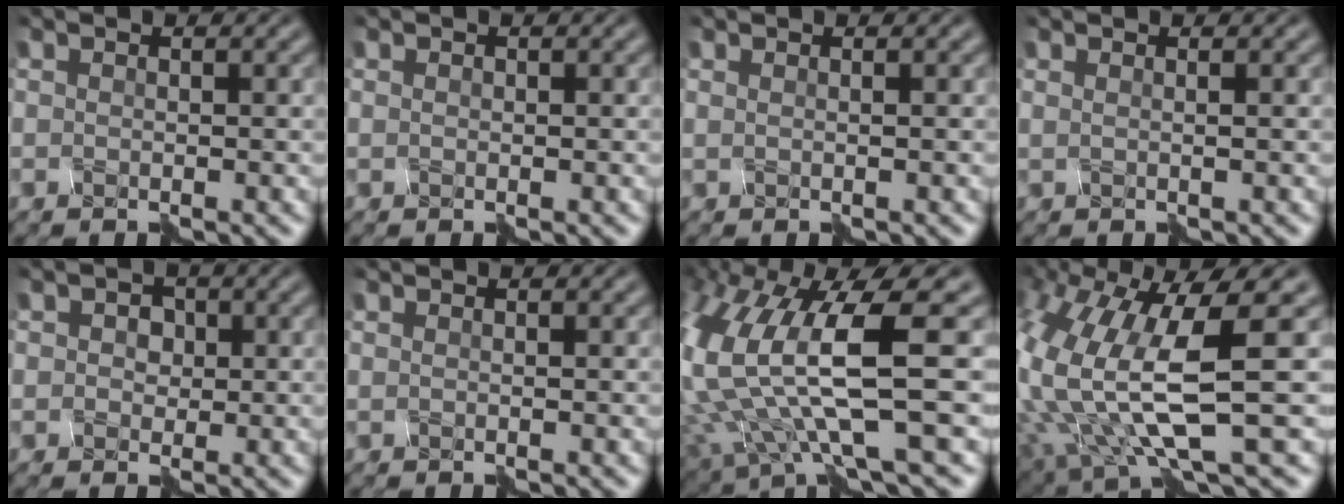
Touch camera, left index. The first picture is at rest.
{"total": 0.0}
{"total": 1.2, "force": [0.5, 0.6, 0.9], "torque": [0.001, 0.007, -0.014]}
{"total": 1.8, "force": [0.8, 0.9, 1.3], "torque": [0.000, 0.012, -0.020]}
{"total": 1.8, "force": [-0.2, 1.6, 0.8], "torque": [-0.018, 0.002, -0.012]}
{"total": 0.0}
{"total": 11.2, "force": [0.6, 3.4, 10.6], "torque": [-0.232, -0.013, 0.023]}
{"total": 11.1, "force": [0.3, 4.1, 10.3], "torque": [-0.233, -0.025, 0.023]}